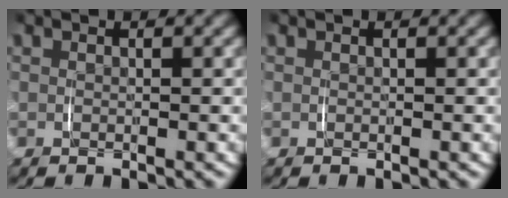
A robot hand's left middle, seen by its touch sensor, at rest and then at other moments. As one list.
[{"total": 0.0}]